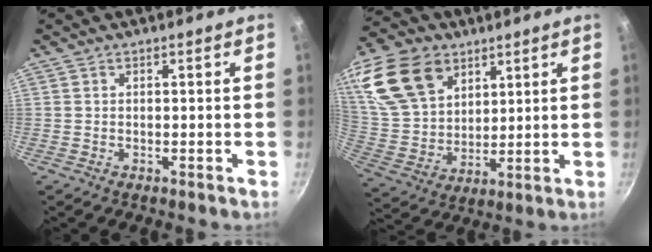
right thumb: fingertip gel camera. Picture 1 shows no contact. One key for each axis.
{"total": 21.2, "fx": 10.7, "fy": 14.3, "fz": 11.4, "tx": -0.225, "ty": -0.017, "tz": 0.210}